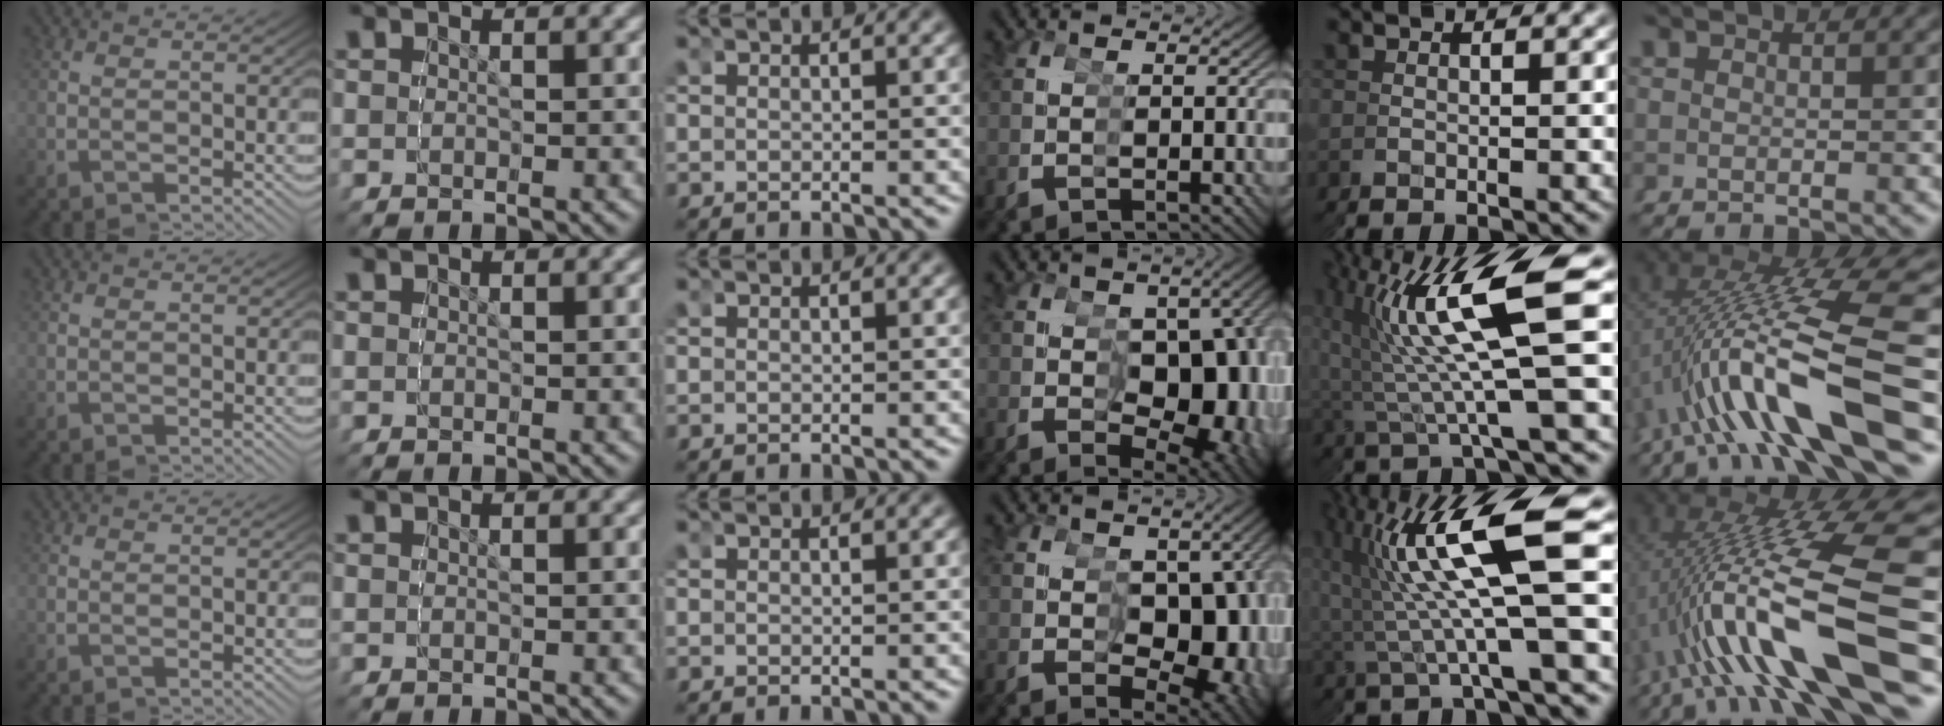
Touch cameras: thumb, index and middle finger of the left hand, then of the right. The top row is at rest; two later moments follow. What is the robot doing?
{"motion": "grasp_and_lifting", "object": "condiment"}